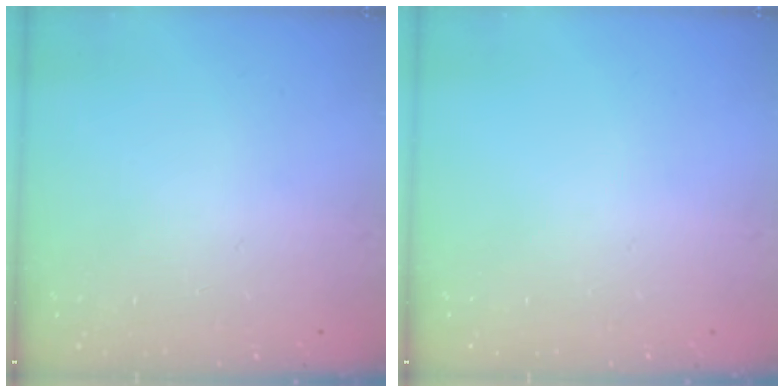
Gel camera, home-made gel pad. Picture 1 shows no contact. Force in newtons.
{"total": 0.0}